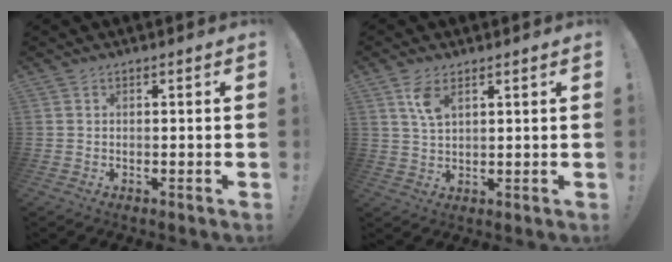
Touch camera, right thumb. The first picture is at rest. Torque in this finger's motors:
{"motor_torque": [0.00, 0.05, 0.29, -0.02, 0.00]}